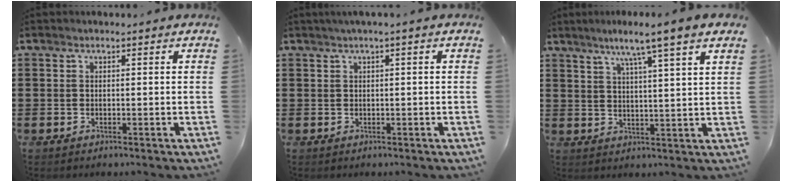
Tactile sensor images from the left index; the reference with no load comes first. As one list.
[{"total": 0.9, "force": [0.2, 0.0, 0.9], "torque": [-0.012, -0.004, 0.005]}, {"total": 6.2, "force": [4.6, -1.0, 4.0], "torque": [-0.092, -0.015, 0.075]}]